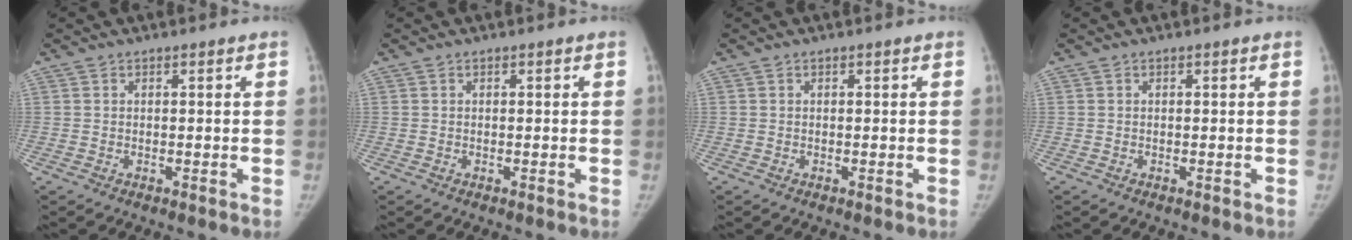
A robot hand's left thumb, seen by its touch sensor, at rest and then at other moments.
{"total": 0.0}
{"total": 0.0}
{"total": 0.0}